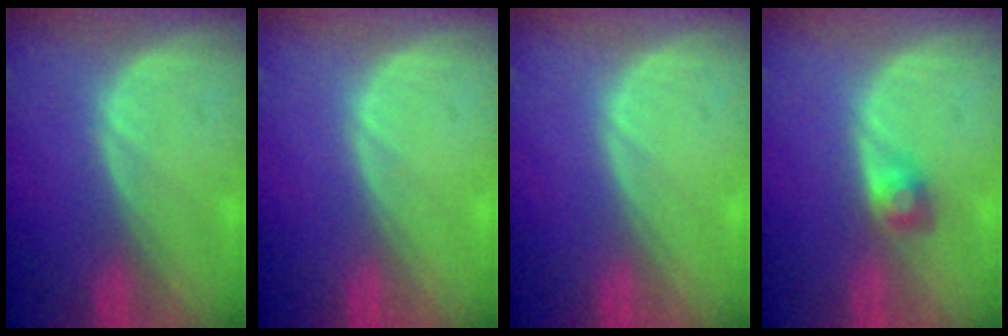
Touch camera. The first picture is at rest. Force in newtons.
{"total": 0.0}
{"total": 0.0}
{"total": 2.3, "press": 2.3, "slide": 0.2}